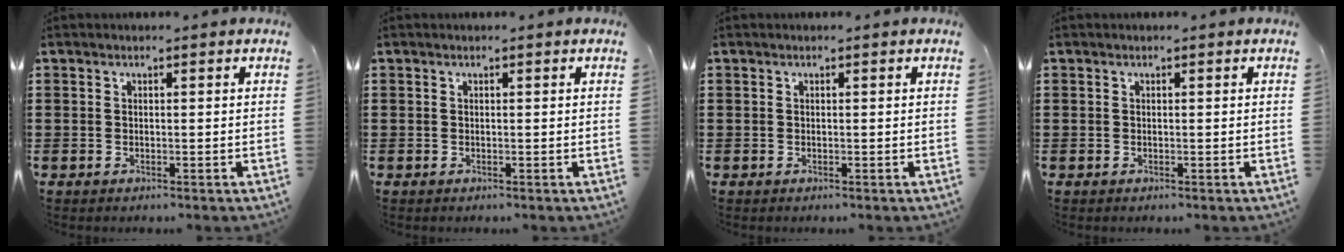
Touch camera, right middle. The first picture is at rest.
{"total": 0.0}
{"total": 0.0}
{"total": 0.0}